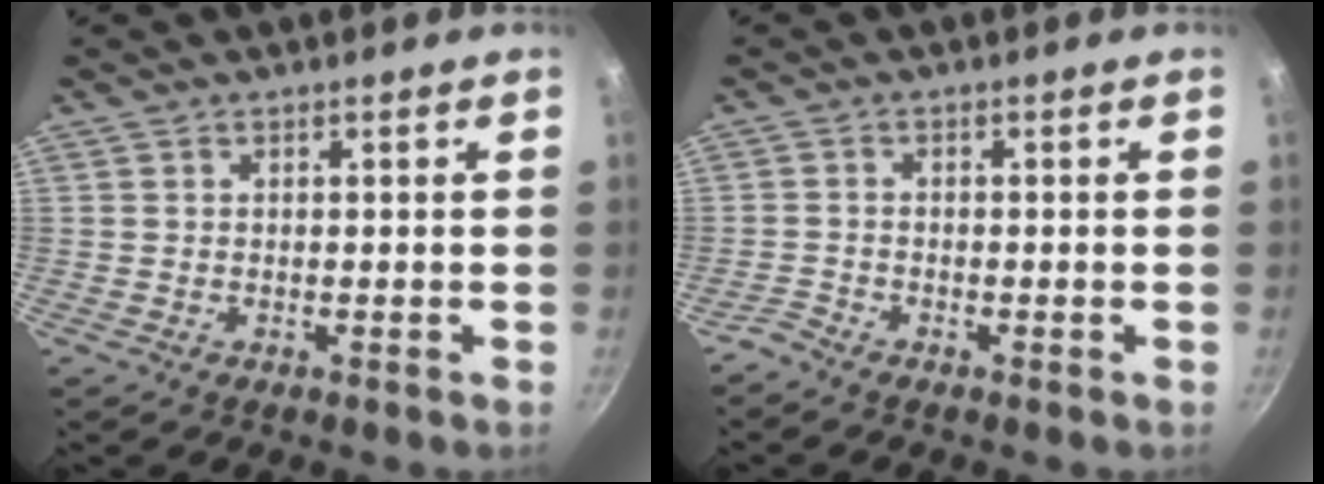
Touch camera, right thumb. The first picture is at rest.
{"total": 1.7, "force": [-1.6, 0.4, 0.5], "torque": [-0.021, 0.009, -0.039]}